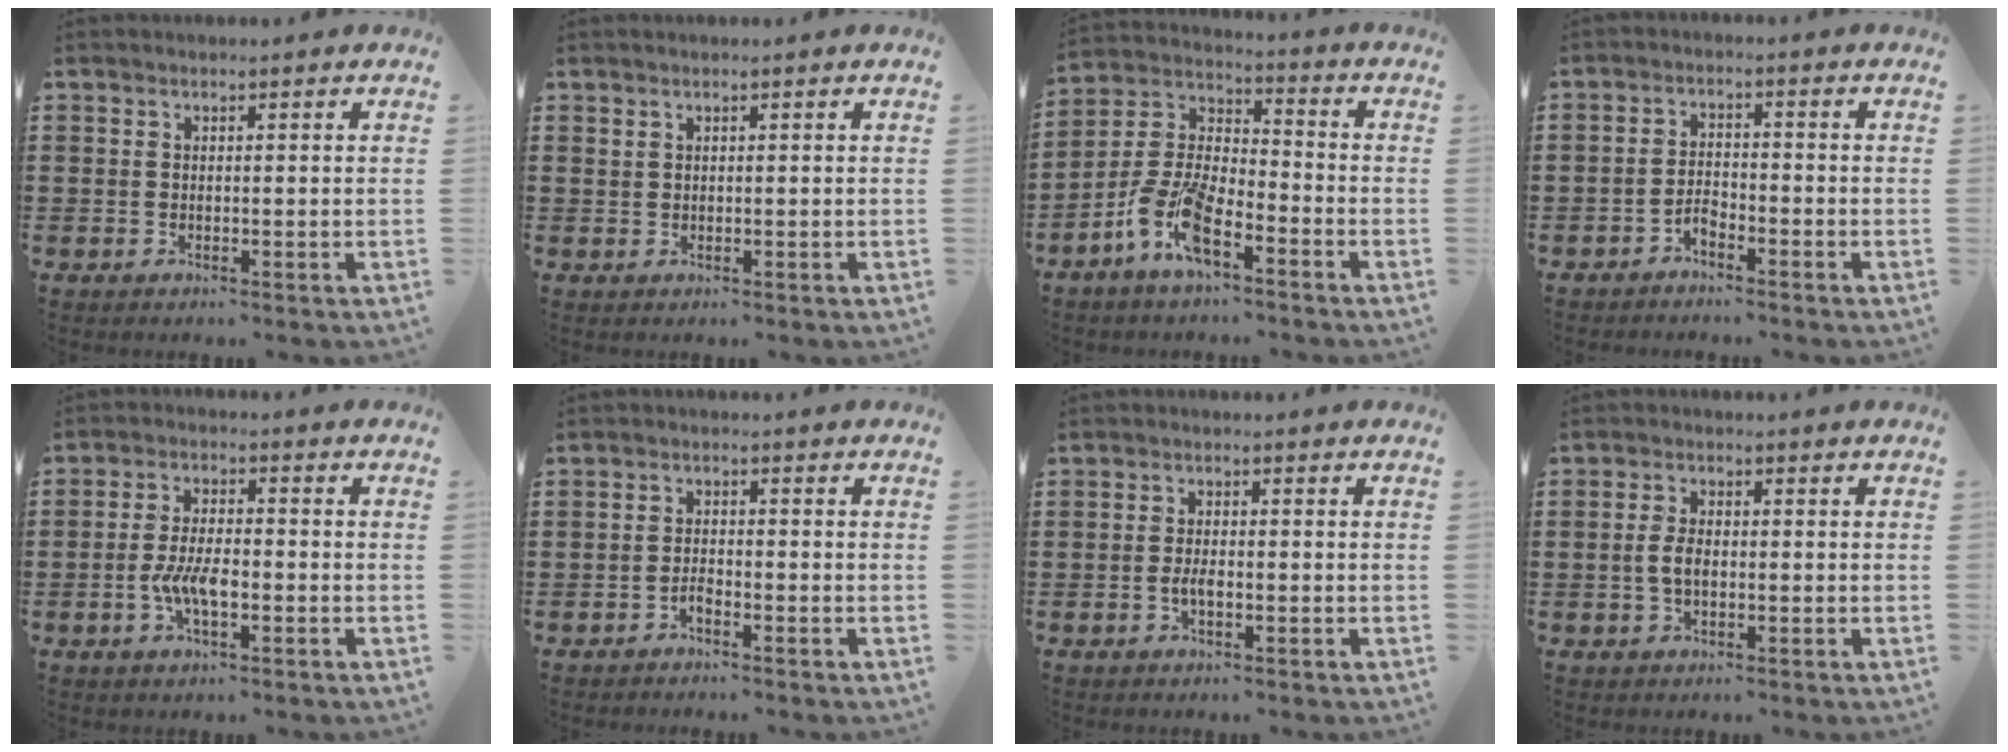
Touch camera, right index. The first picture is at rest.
{"total": 0.7, "force": [0.6, 0.2, 0.1], "torque": [-0.004, -0.001, 0.013]}
{"total": 10.0, "force": [-6.1, 3.6, 7.1], "torque": [-0.176, -0.008, -0.122]}
{"total": 2.2, "force": [-2.0, 0.5, 0.7], "torque": [-0.019, 0.005, -0.042]}
{"total": 5.6, "force": [-1.9, 2.2, 4.8], "torque": [-0.109, -0.003, -0.040]}
{"total": 1.5, "force": [-1.4, 0.3, 0.6], "torque": [-0.015, -0.002, -0.026]}
{"total": 2.2, "force": [-0.9, 0.7, 1.9], "torque": [-0.042, -0.002, -0.018]}
{"total": 3.1, "force": [-0.4, 1.5, 2.7], "torque": [-0.067, -0.002, -0.013]}